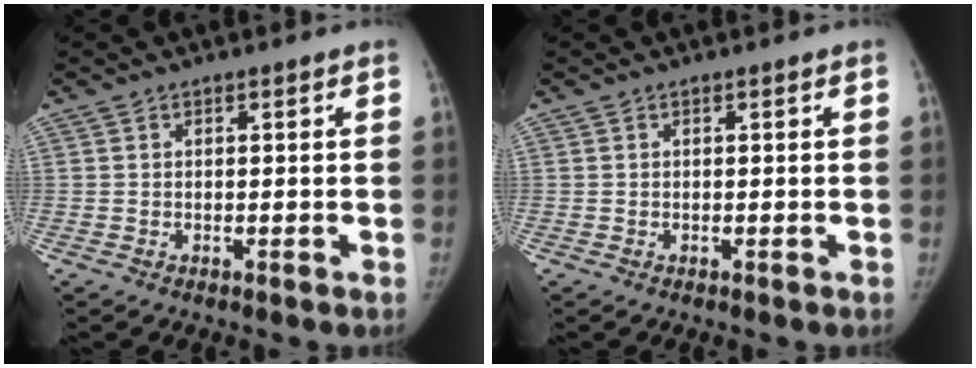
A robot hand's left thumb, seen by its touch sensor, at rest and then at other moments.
{"total": 0.0}